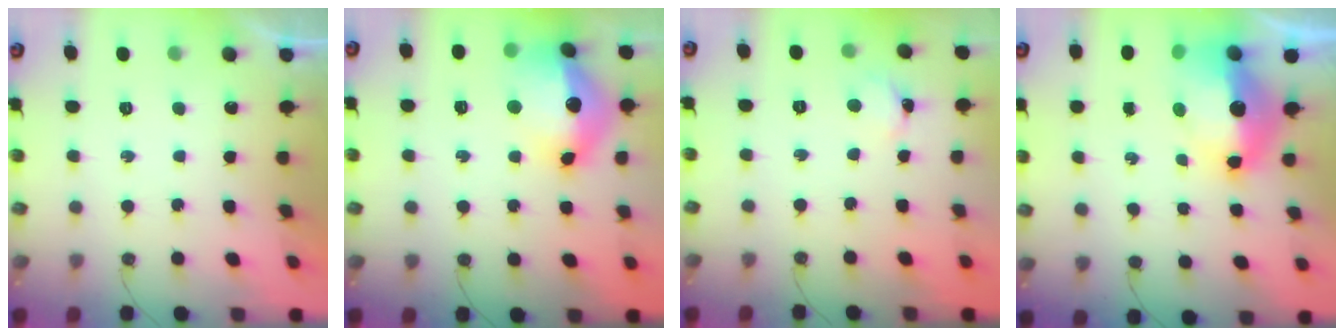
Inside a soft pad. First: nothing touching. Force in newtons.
{"total": 18.2, "press": 18.1, "slide": 1.8}
{"total": 3.0, "press": 3.0, "slide": 0.4}
{"total": 14.9, "press": 14.8, "slide": 1.8}